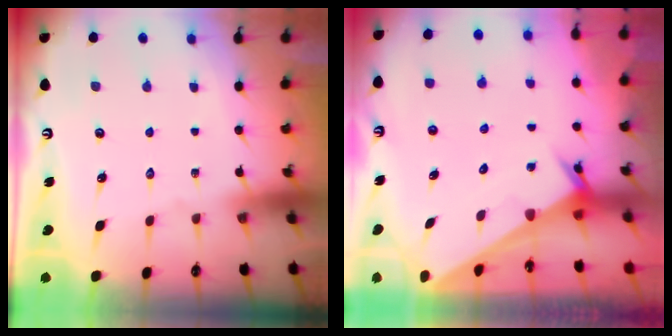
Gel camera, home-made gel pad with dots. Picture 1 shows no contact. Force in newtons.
{"total": 2.5, "press": 2.5, "slide": 0.1}